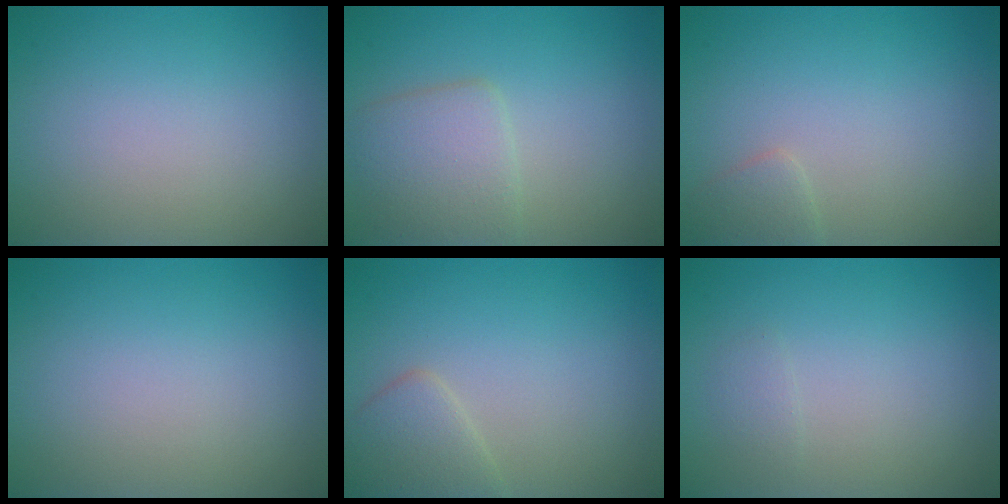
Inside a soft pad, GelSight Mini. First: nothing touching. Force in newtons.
{"total": 3.6, "press": 3.6, "slide": 0.1}
{"total": 1.3, "press": 1.3, "slide": 0.0}
{"total": 0.0}
{"total": 2.5, "press": 2.5, "slide": 0.2}
{"total": 0.7, "press": 0.7, "slide": 0.0}